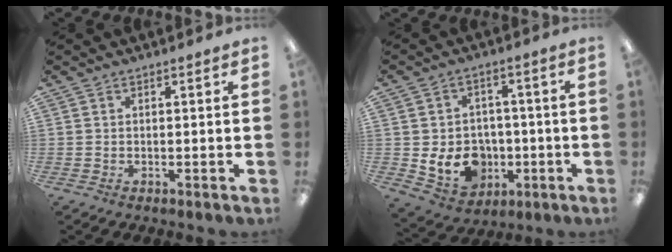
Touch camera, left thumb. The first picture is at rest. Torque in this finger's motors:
{"motor_torque": [0.44, 0.44, 0.15, -0.07, 0.09]}